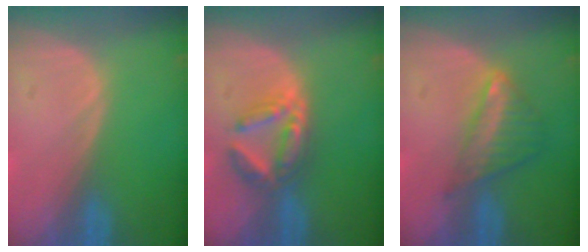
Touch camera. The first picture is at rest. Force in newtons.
{"total": 6.0, "press": 5.7, "slide": 1.8}
{"total": 6.1, "press": 5.3, "slide": 3.0}